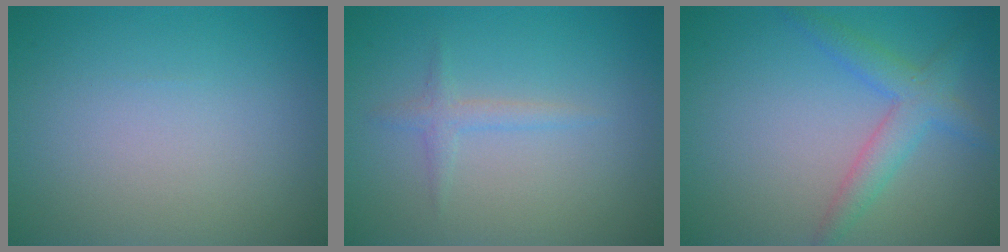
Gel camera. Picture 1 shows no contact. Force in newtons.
{"total": 1.3, "press": 1.2, "slide": 0.0}
{"total": 2.4, "press": 2.4, "slide": 0.2}